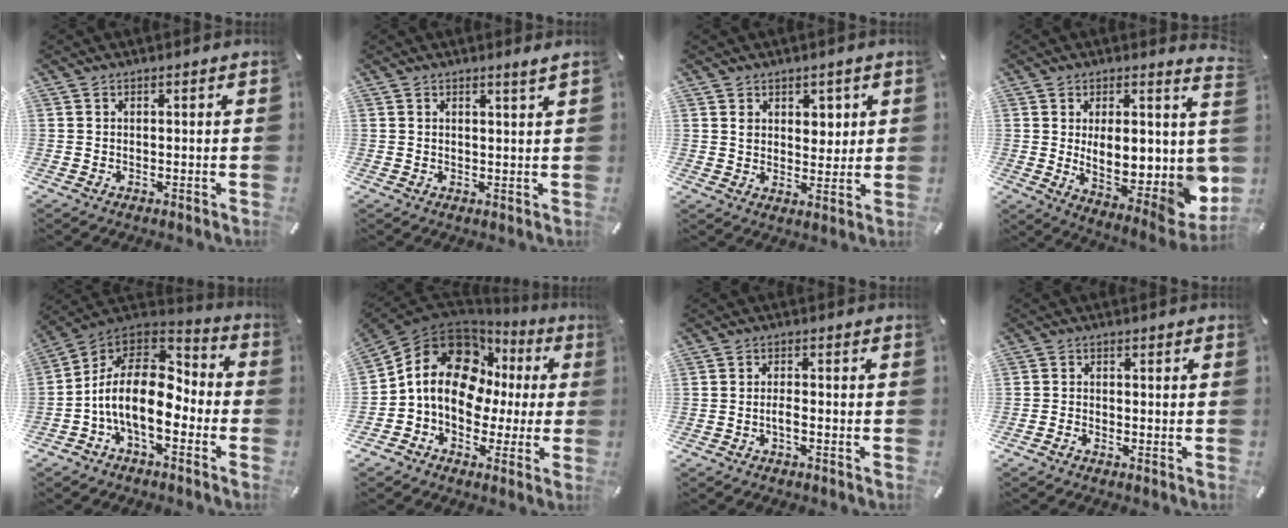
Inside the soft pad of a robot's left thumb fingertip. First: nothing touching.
{"total": 1.7, "force": [1.2, -0.1, 1.3], "torque": [-0.025, -0.003, 0.021]}
{"total": 4.7, "force": [2.2, 3.7, 2.0], "torque": [-0.010, -0.009, 0.032]}
{"total": 13.8, "force": [1.4, 6.4, 12.2], "torque": [-0.138, -0.053, 0.041]}
{"total": 16.8, "force": [-3.5, 9.5, 13.4], "torque": [-0.269, 0.006, -0.064]}
{"total": 17.6, "force": [2.6, 13.8, 10.7], "torque": [-0.202, -0.005, 0.043]}
{"total": 2.4, "force": [-1.3, 0.7, 1.9], "torque": [-0.033, 0.003, -0.022]}
{"total": 1.3, "force": [-1.1, 0.5, 0.5], "torque": [-0.010, 0.002, -0.021]}